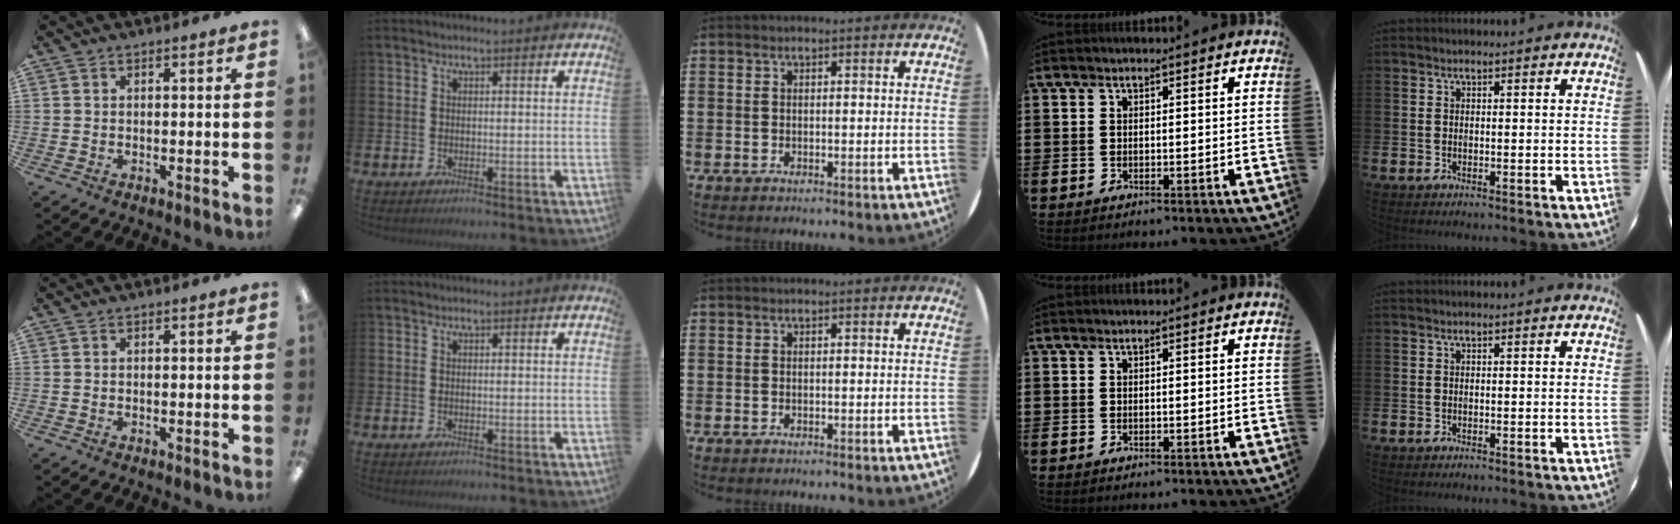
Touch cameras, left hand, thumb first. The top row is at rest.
{}